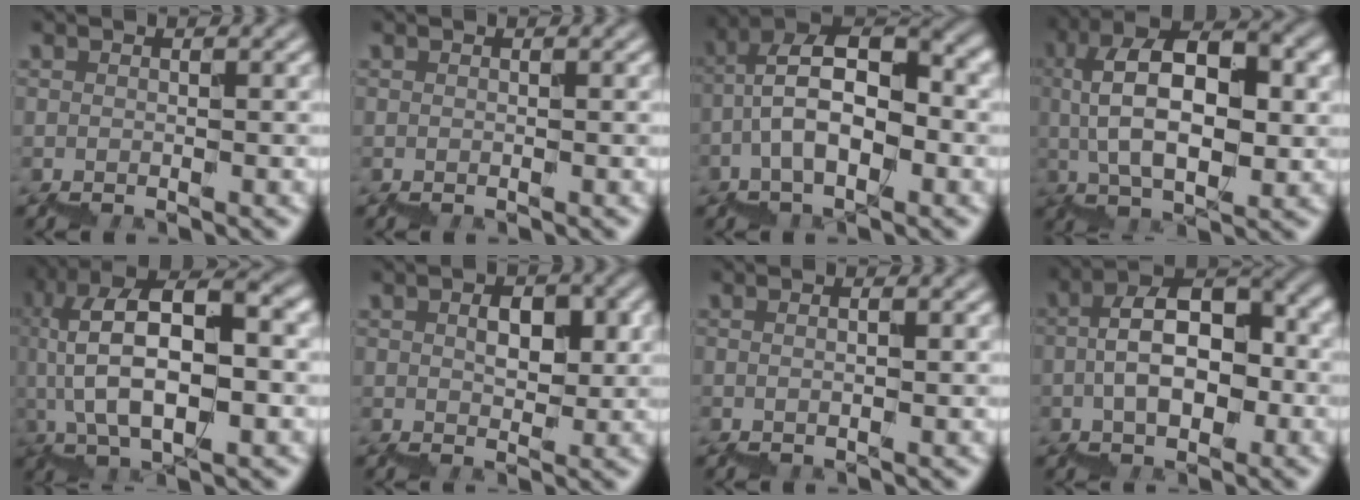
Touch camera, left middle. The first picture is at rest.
{"total": 0.0}
{"total": 7.2, "force": [-0.5, 3.8, 6.1], "torque": [-0.108, 0.029, -0.013]}
{"total": 8.9, "force": [2.8, 3.6, 7.6], "torque": [-0.133, 0.027, 0.048]}
{"total": 10.2, "force": [2.0, 3.9, 9.2], "torque": [-0.174, 0.027, 0.035]}
{"total": 3.0, "force": [1.9, 1.5, 1.9], "torque": [-0.026, 0.013, 0.029]}
{"total": 0.7, "force": [0.5, 0.1, 0.5], "torque": [-0.005, -0.001, -0.001]}
{"total": 6.1, "force": [-0.2, 3.2, 5.2], "torque": [-0.081, 0.029, -0.010]}